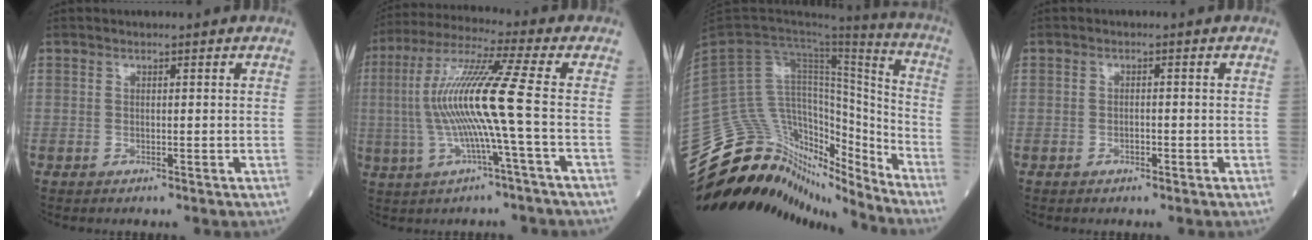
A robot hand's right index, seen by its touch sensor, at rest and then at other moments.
{"total": 13.1, "force": [-1.1, -1.2, 13.0], "torque": [-0.266, 0.012, -0.027]}
{"total": 28.9, "force": [-25.7, 8.7, 10.0], "torque": [-0.227, 0.032, -0.406]}
{"total": 0.9, "force": [-0.6, 0.4, 0.5], "torque": [-0.007, 0.003, -0.010]}